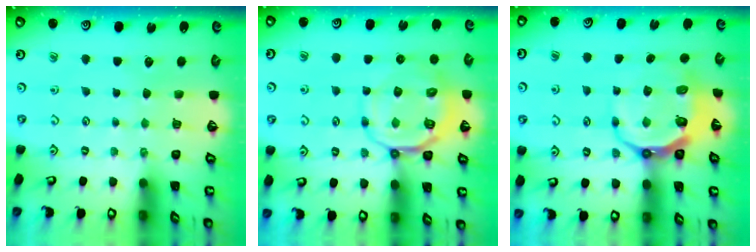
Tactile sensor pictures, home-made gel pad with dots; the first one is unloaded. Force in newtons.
{"total": 11.9, "press": 11.7, "slide": 2.4}
{"total": 10.8, "press": 10.0, "slide": 4.1}